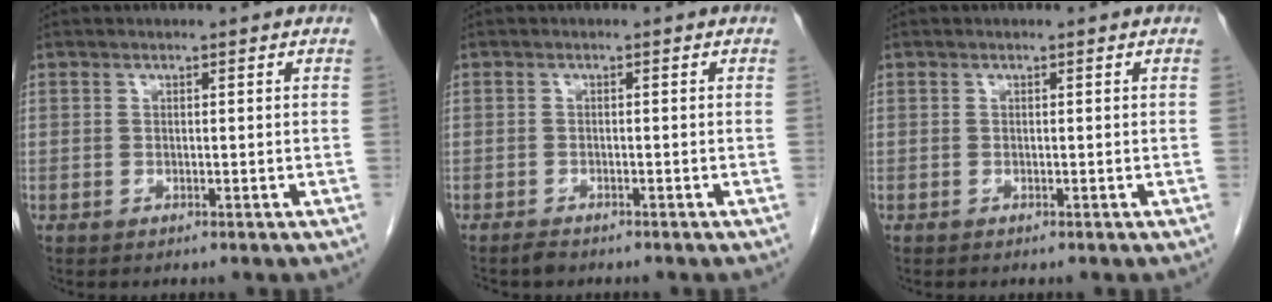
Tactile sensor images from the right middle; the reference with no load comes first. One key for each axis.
{"total": 1.4, "fx": -1.3, "fy": 0.4, "fz": 0.3, "tx": -0.012, "ty": -0.003, "tz": -0.020}
{"total": 0.0}